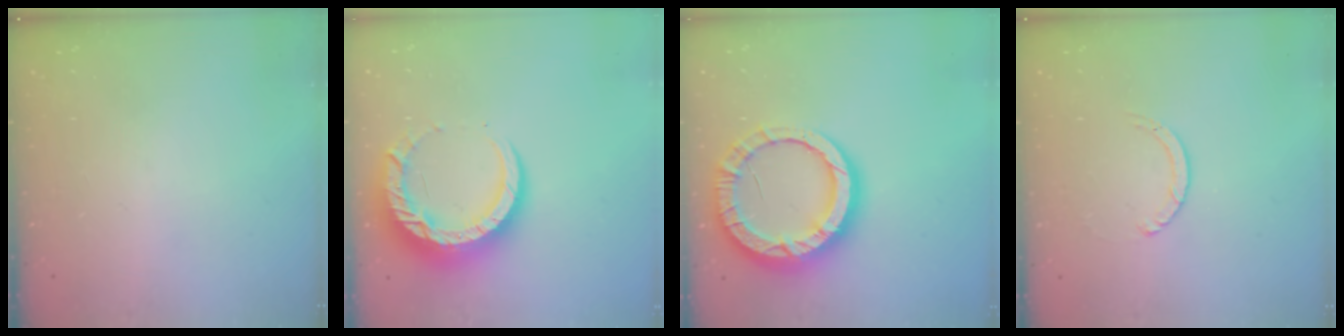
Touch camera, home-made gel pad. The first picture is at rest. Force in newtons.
{"total": 13.5, "press": 13.4, "slide": 1.5}
{"total": 17.0, "press": 16.9, "slide": 1.6}
{"total": 1.1, "press": 1.1, "slide": 0.1}